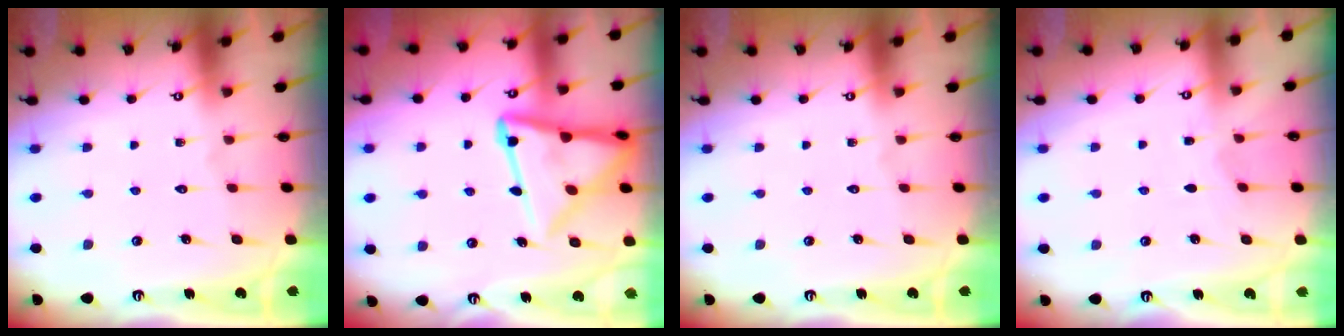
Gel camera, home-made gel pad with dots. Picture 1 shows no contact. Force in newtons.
{"total": 16.7, "press": 16.6, "slide": 1.5}
{"total": 0.0}
{"total": 2.8, "press": 2.8, "slide": 0.3}